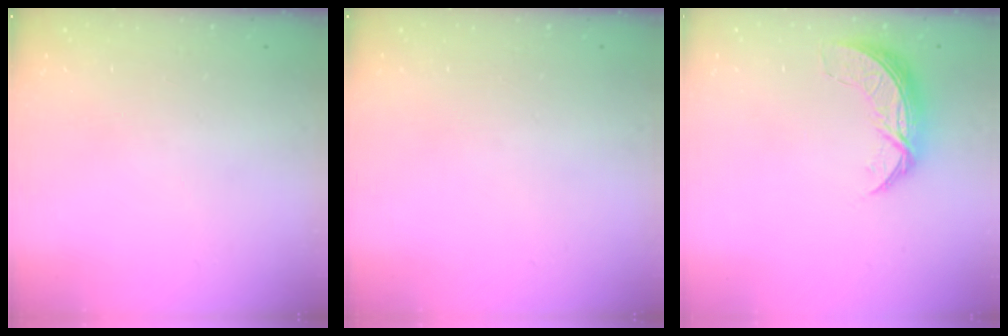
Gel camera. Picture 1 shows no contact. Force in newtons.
{"total": 0.0}
{"total": 7.8, "press": 7.8, "slide": 0.5}